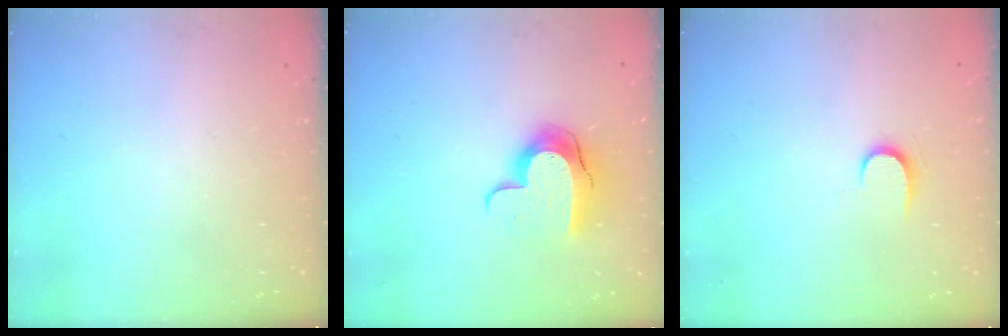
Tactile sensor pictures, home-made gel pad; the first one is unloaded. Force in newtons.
{"total": 10.5, "press": 10.5, "slide": 0.9}
{"total": 6.6, "press": 6.6, "slide": 0.7}